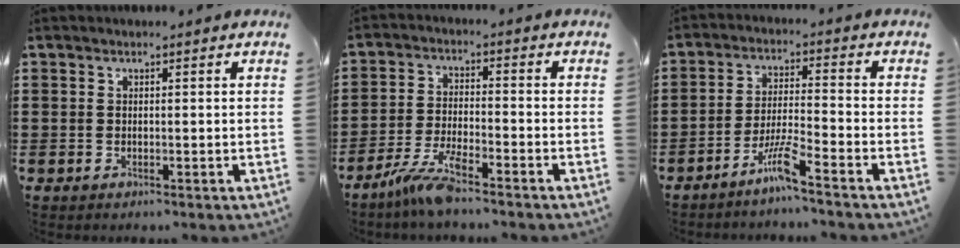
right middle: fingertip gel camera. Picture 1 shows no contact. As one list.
[{"total": 6.1, "force": [-4.8, 0.5, 3.7], "torque": [-0.094, -0.014, -0.095]}, {"total": 5.6, "force": [-4.3, -0.1, 3.5], "torque": [-0.080, -0.011, -0.084]}]